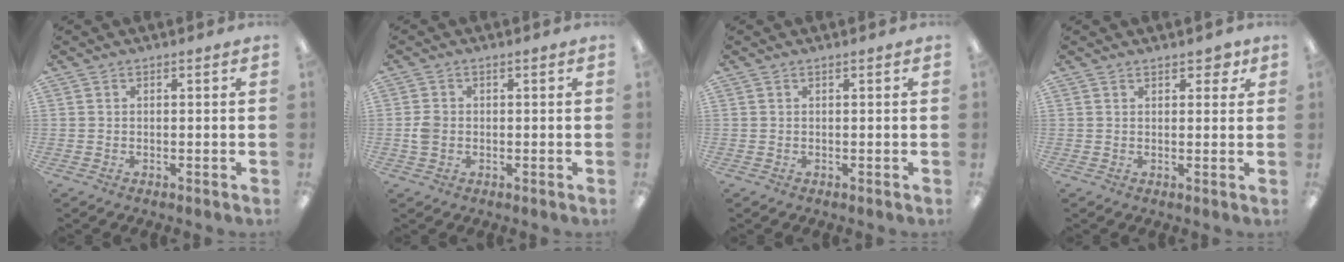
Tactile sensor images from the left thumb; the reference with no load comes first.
{"total": 3.0, "force": [-0.3, 2.4, 1.8], "torque": [-0.024, 0.001, -0.006]}
{"total": 0.0}
{"total": 3.1, "force": [2.0, 1.7, 1.7], "torque": [-0.012, -0.006, 0.031]}